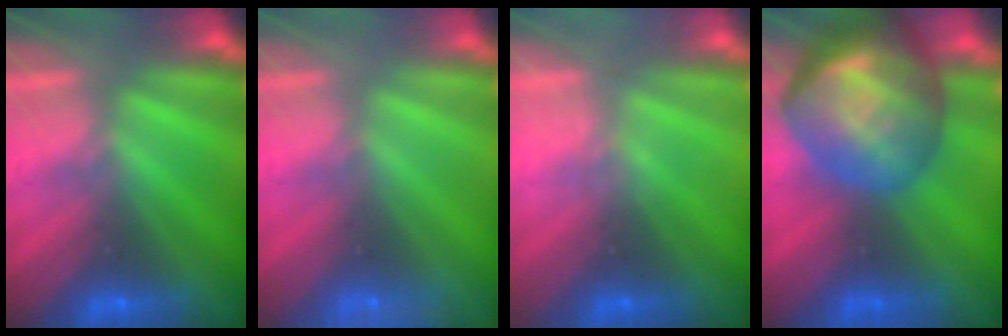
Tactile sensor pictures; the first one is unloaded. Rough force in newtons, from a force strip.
{"total": 2.3}
{"total": 2.1}
{"total": 6.7}